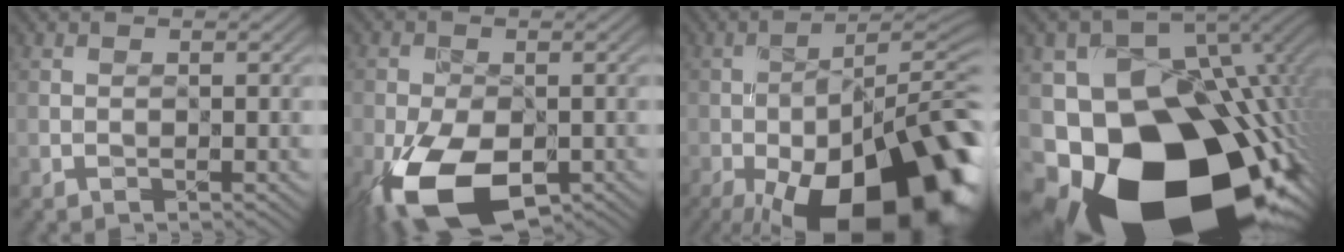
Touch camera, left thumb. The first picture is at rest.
{"total": 11.8, "force": [-5.2, 6.3, 8.5], "torque": [-0.182, -0.042, -0.092]}
{"total": 22.6, "force": [-12.5, 9.5, 16.3], "torque": [-0.207, -0.052, -0.164]}
{"total": 21.8, "force": [-8.9, 15.2, 12.8], "torque": [-0.234, -0.059, -0.100]}